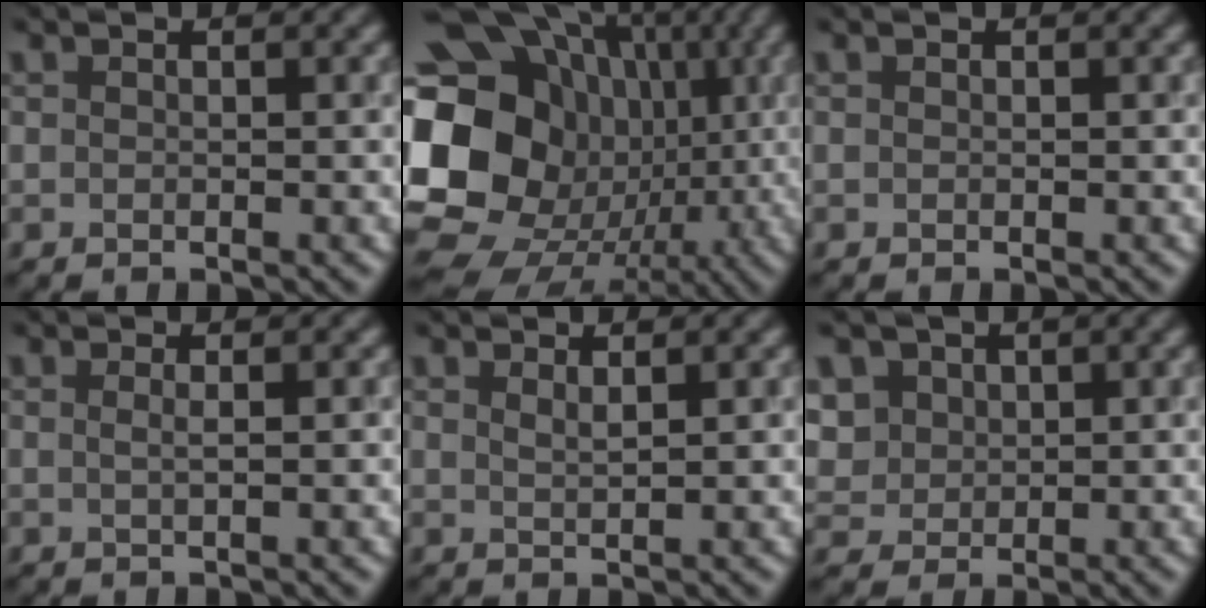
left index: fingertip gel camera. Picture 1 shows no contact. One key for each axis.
{"total": 20.0, "fx": 0.0, "fy": 17.8, "fz": 9.1, "tx": -0.201, "ty": 0.025, "tz": -0.013}
{"total": 0.0}
{"total": 1.4, "fx": 0.4, "fy": 0.5, "fz": 1.3, "tx": -0.018, "ty": 0.012, "tz": -0.009}
{"total": 1.0, "fx": 0.9, "fy": -0.1, "fz": 0.4, "tx": 0.001, "ty": 0.003, "tz": 0.012}
{"total": 3.0, "fx": 1.4, "fy": 2.5, "fz": 0.8, "tx": -0.066, "ty": 0.016, "tz": 0.060}